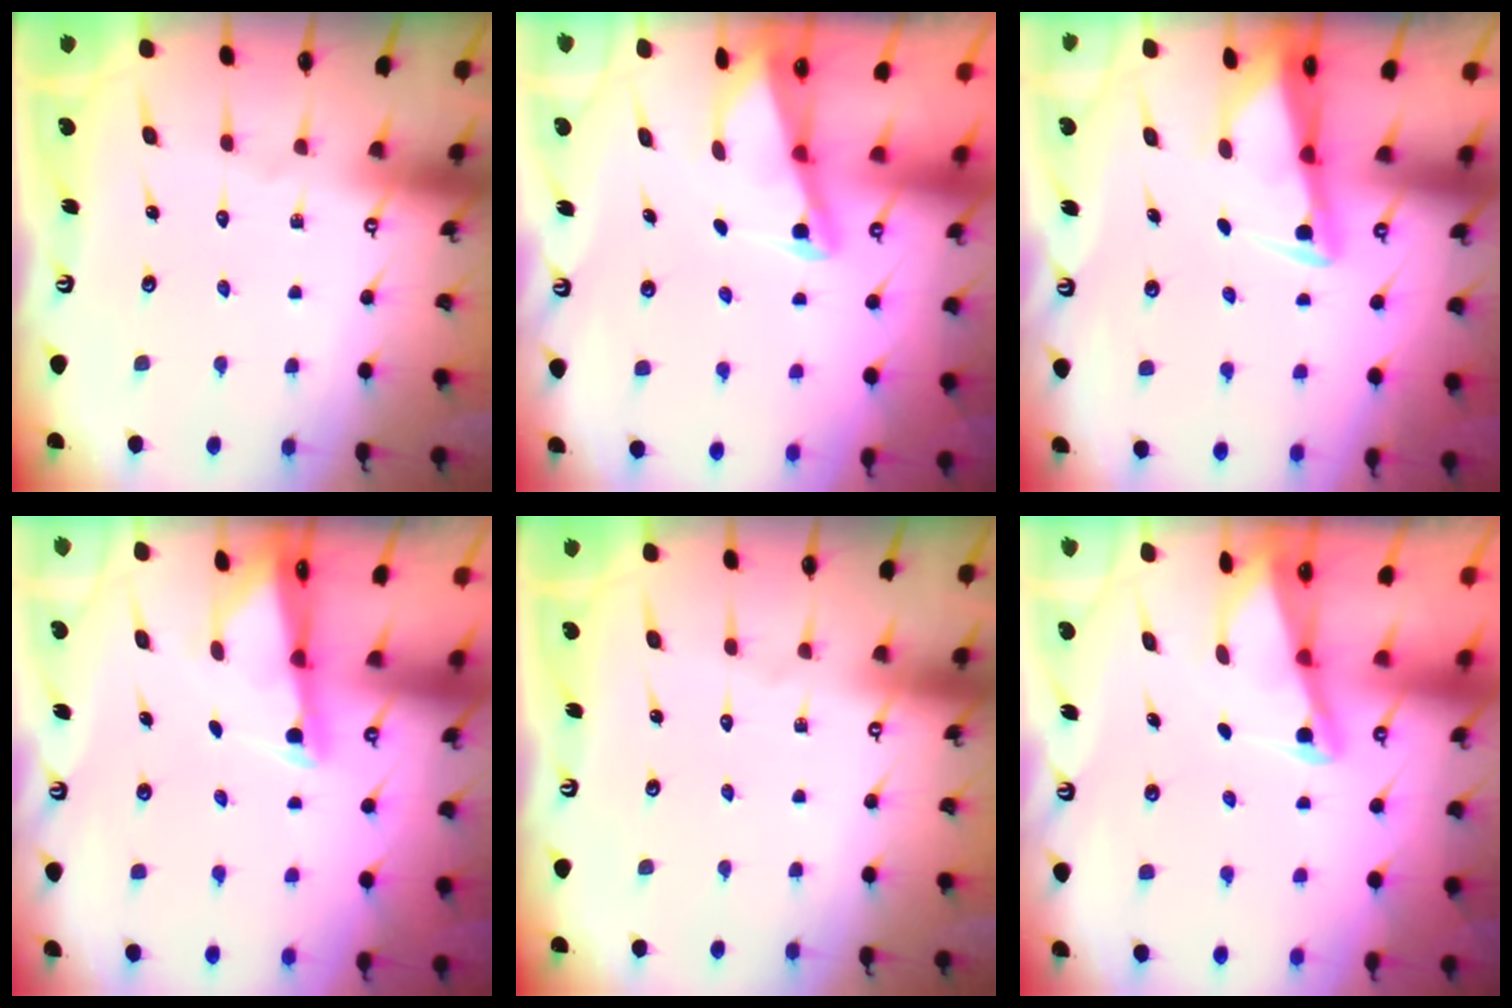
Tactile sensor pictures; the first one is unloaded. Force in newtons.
{"total": 2.0, "press": 2.0, "slide": 0.4}
{"total": 2.7, "press": 2.7, "slide": 0.5}
{"total": 1.8, "press": 1.8, "slide": 0.4}
{"total": 0.0}
{"total": 2.0, "press": 2.0, "slide": 0.4}